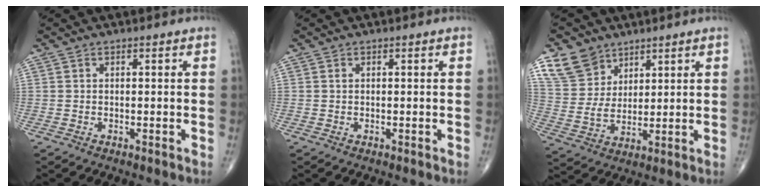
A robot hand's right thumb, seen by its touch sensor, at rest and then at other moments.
{"total": 0.0}
{"total": 9.4, "force": [6.2, 6.6, 2.6], "torque": [-0.031, -0.030, 0.134]}